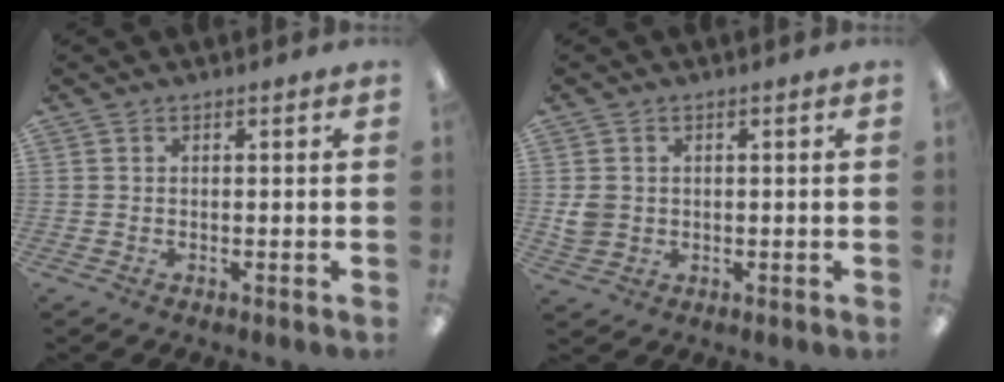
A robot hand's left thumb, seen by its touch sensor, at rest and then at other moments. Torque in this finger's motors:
{"motor_torque": [-0.40, 0.44, 0.27, -0.01, 0.00]}